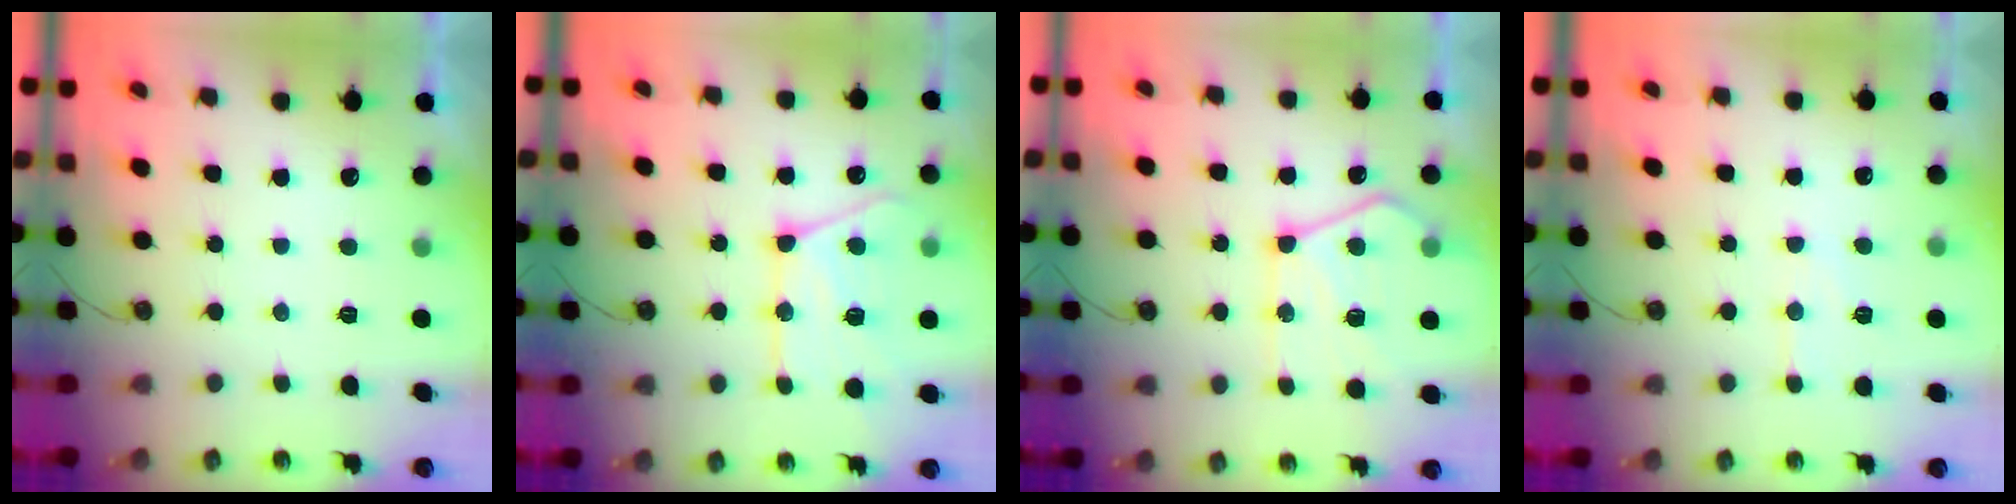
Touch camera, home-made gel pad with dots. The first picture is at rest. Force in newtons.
{"total": 17.7, "press": 17.6, "slide": 1.6}
{"total": 17.4, "press": 17.3, "slide": 1.8}
{"total": 6.8, "press": 6.8, "slide": 0.4}